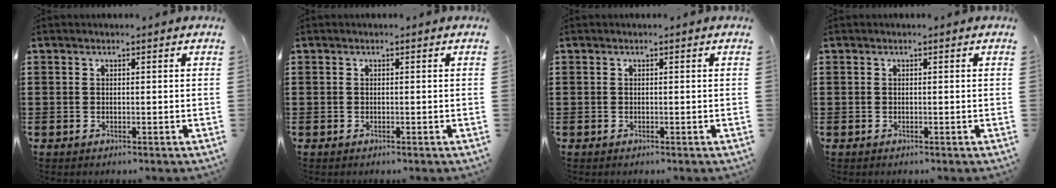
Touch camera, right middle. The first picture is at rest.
{"total": 0.0}
{"total": 0.0}
{"total": 0.0}